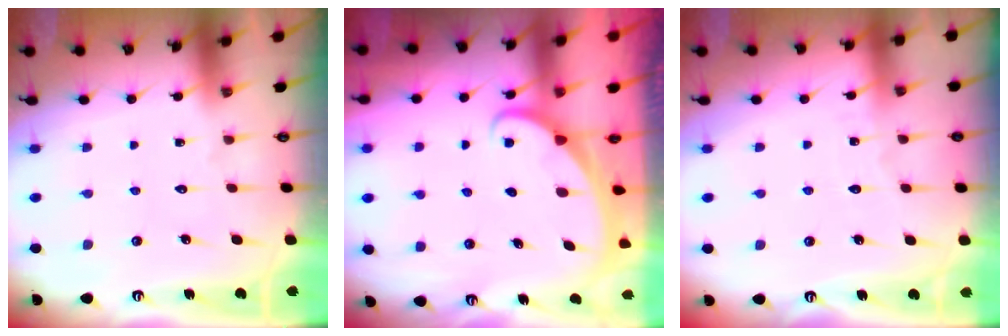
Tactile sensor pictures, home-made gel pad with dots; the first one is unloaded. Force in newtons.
{"total": 1.8, "press": 1.8, "slide": 0.1}
{"total": 3.0, "press": 3.0, "slide": 0.3}